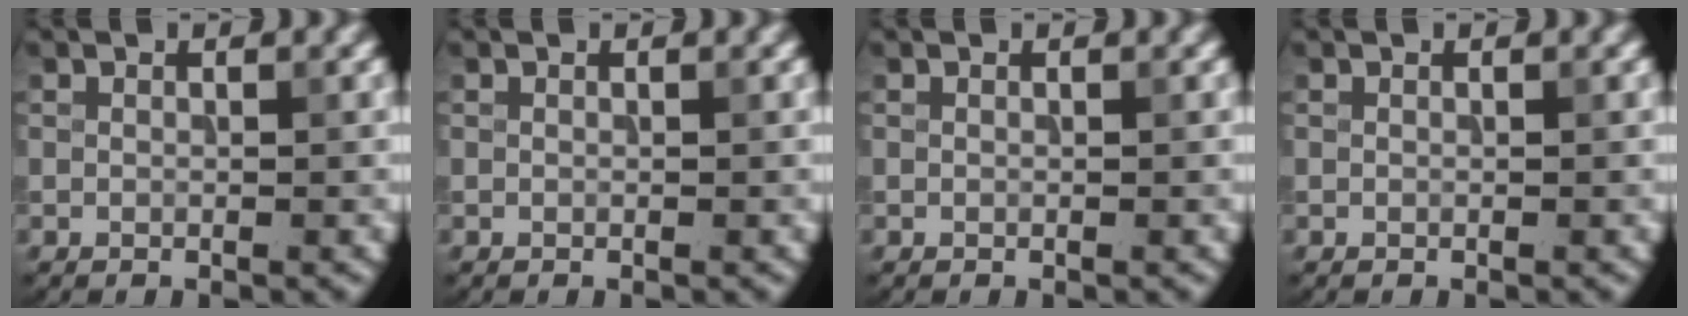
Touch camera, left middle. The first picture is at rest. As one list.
[{"total": 0.0}, {"total": 0.0}, {"total": 0.0}]